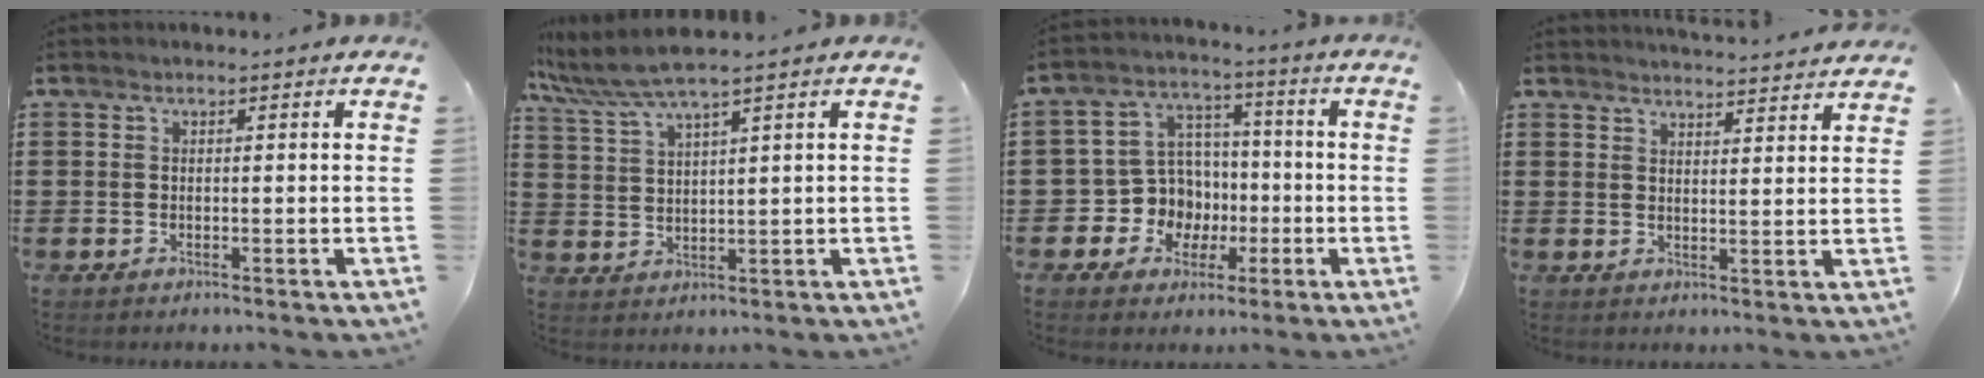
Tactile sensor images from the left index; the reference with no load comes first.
{"total": 5.4, "force": [4.3, 0.1, 3.3], "torque": [-0.077, -0.013, 0.073]}
{"total": 8.6, "force": [-1.2, 8.2, 2.2], "torque": [-0.083, 0.008, -0.015]}
{"total": 3.3, "force": [3.3, -0.5, 0.1], "torque": [-0.011, -0.017, 0.060]}